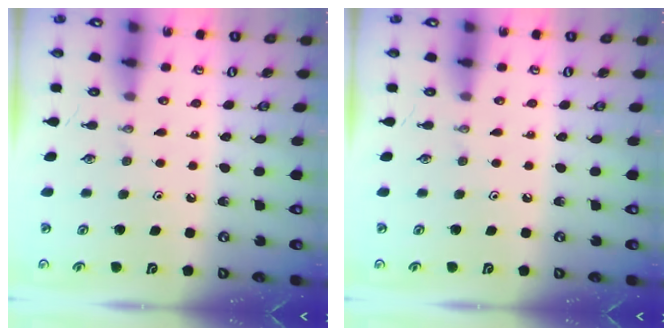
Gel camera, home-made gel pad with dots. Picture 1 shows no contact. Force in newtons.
{"total": 0.0}